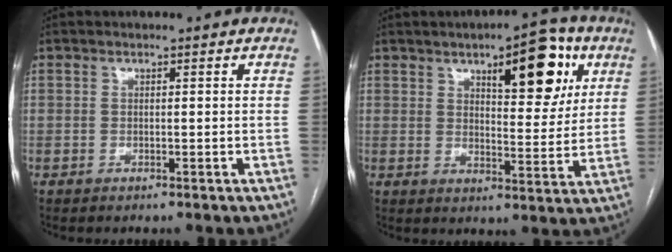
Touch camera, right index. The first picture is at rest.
{"total": 12.2, "force": [5.8, 3.9, 10.0], "torque": [-0.131, 0.011, 0.080]}